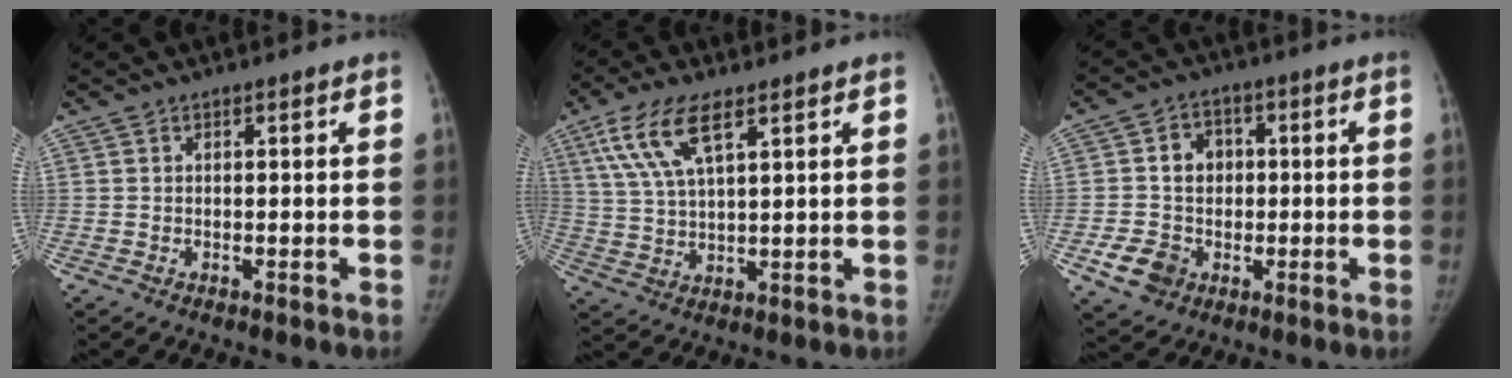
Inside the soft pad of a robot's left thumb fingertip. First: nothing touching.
{"total": 10.2, "force": [5.2, 3.6, 8.0], "torque": [-0.168, -0.008, 0.106]}
{"total": 10.2, "force": [-1.6, 9.0, 4.4], "torque": [-0.043, 0.016, -0.023]}